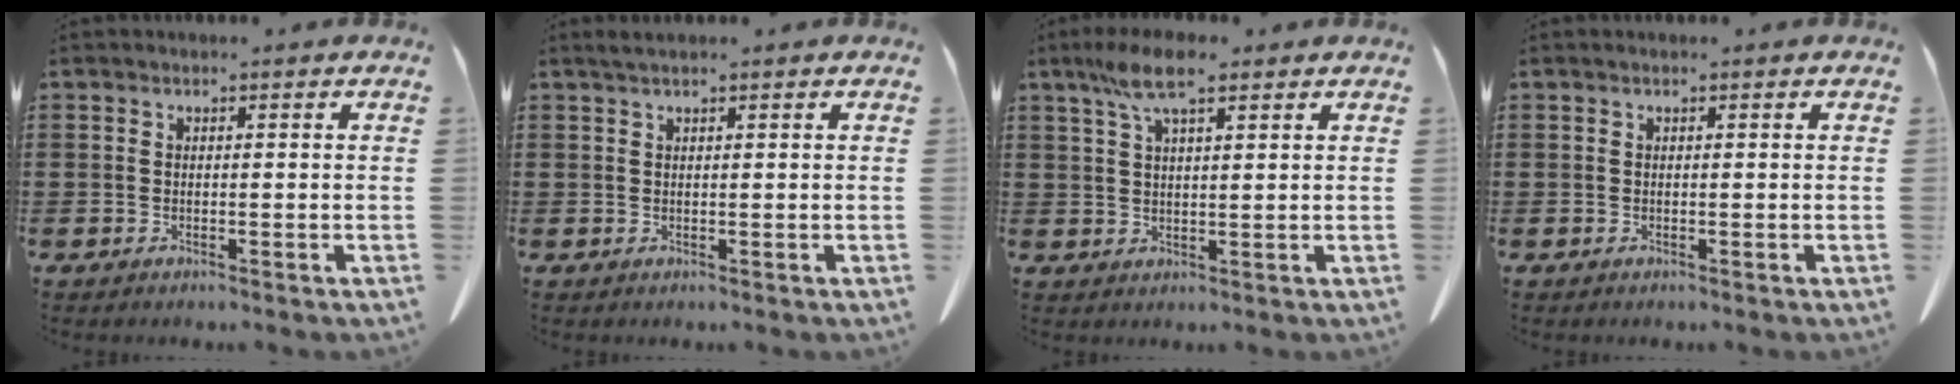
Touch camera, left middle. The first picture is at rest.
{"total": 1.1, "force": [0.8, 0.0, 0.8], "torque": [-0.018, -0.002, 0.015]}
{"total": 7.0, "force": [4.1, 1.6, 5.4], "torque": [-0.114, 0.003, 0.074]}
{"total": 0.0}